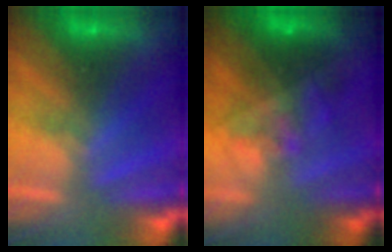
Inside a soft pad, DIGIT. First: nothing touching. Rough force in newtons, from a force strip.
{"total": 7.4}